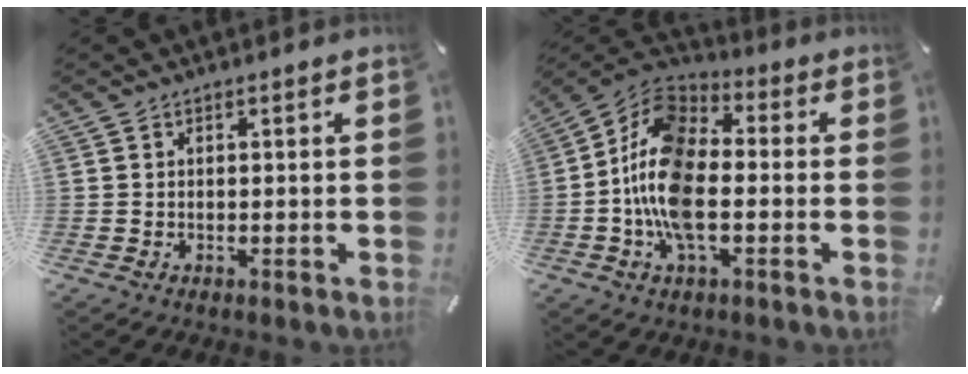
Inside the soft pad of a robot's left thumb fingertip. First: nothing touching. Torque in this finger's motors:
{"motor_torque": [0.34, 1.85, 1.87, 0.05, 0.75]}